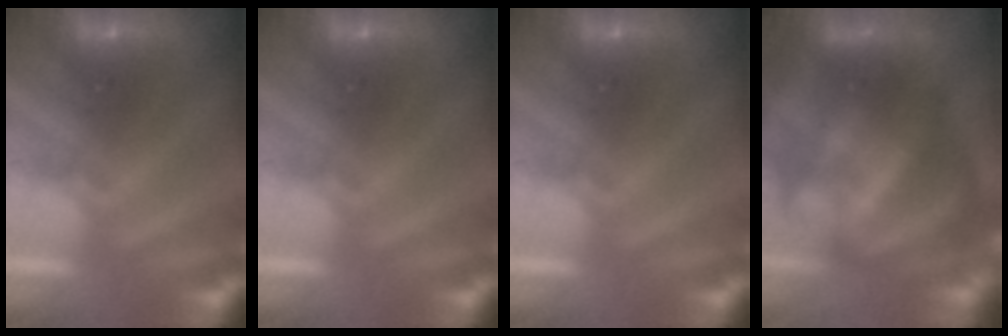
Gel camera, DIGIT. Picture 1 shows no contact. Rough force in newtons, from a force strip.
{"total": 0.0}
{"total": 0.0}
{"total": 10.8}